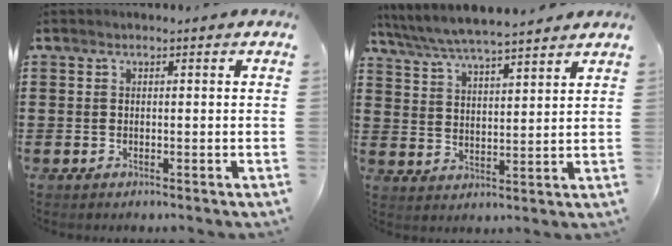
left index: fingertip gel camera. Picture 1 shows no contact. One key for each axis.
{"total": 5.9, "fx": 5.6, "fy": 0.2, "fz": 1.8, "tx": -0.059, "ty": -0.028, "tz": 0.097}